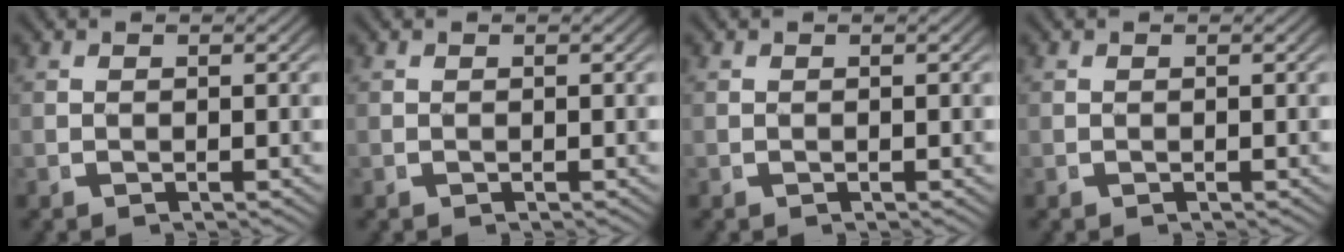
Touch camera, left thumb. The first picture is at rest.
{"total": 0.0}
{"total": 0.0}
{"total": 0.0}